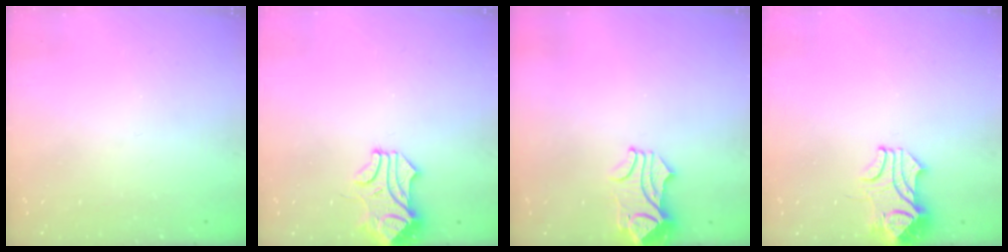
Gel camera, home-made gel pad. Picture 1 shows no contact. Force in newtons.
{"total": 0.6, "press": 0.5, "slide": 0.2}
{"total": 1.9, "press": 1.7, "slide": 1.0}
{"total": 2.5, "press": 2.3, "slide": 0.9}